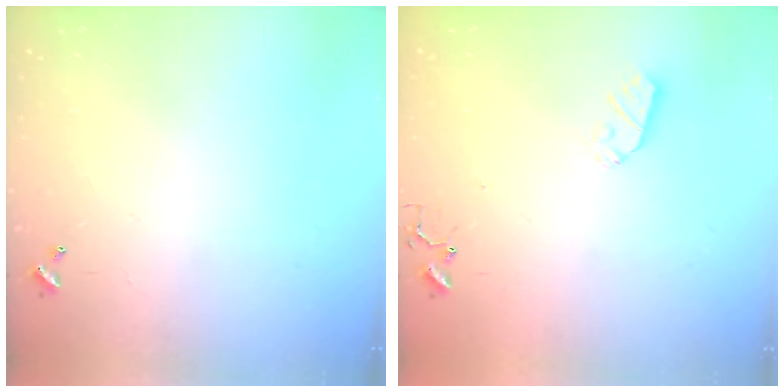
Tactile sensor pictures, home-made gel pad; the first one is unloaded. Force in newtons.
{"total": 5.5, "press": 5.5, "slide": 0.4}